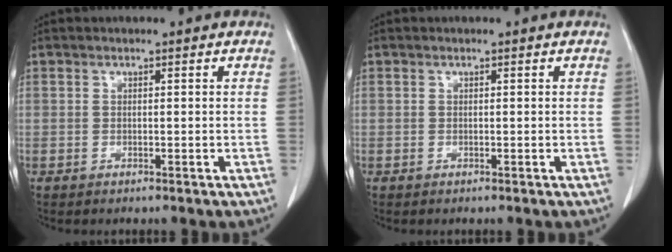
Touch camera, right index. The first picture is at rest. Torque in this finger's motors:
{"motor_torque": [0.00, 0.00, 0.06, -0.01]}